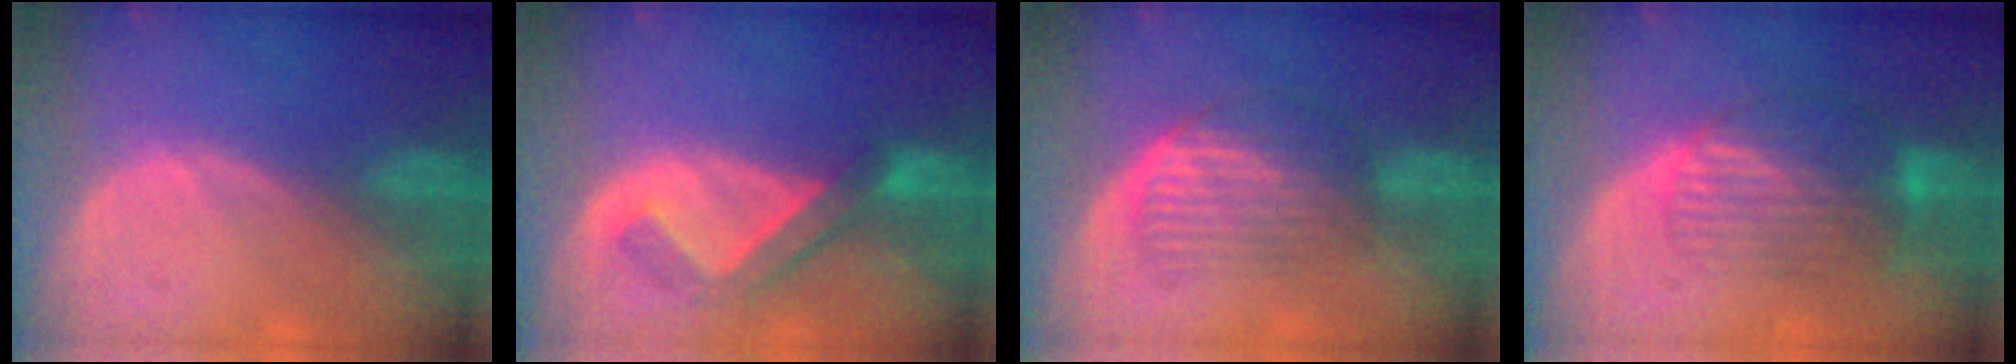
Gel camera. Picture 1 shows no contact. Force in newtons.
{"total": 5.1, "press": 5.1, "slide": 0.6}
{"total": 7.1, "press": 6.0, "slide": 3.8}
{"total": 8.3, "press": 7.3, "slide": 4.0}